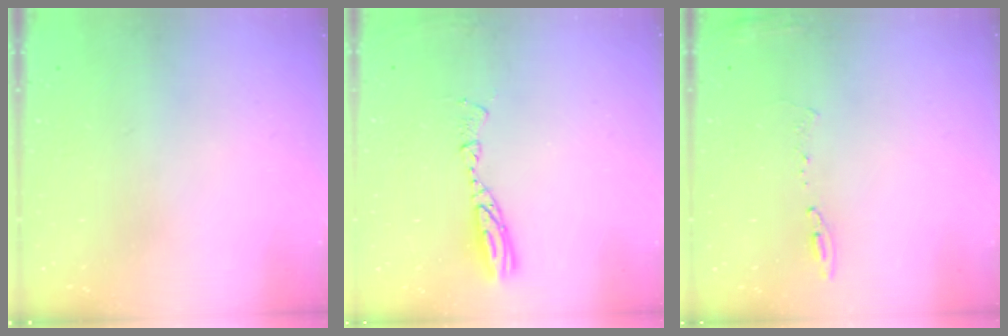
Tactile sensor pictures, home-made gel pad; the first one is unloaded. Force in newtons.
{"total": 8.0, "press": 8.0, "slide": 0.7}
{"total": 8.3, "press": 8.3, "slide": 0.9}